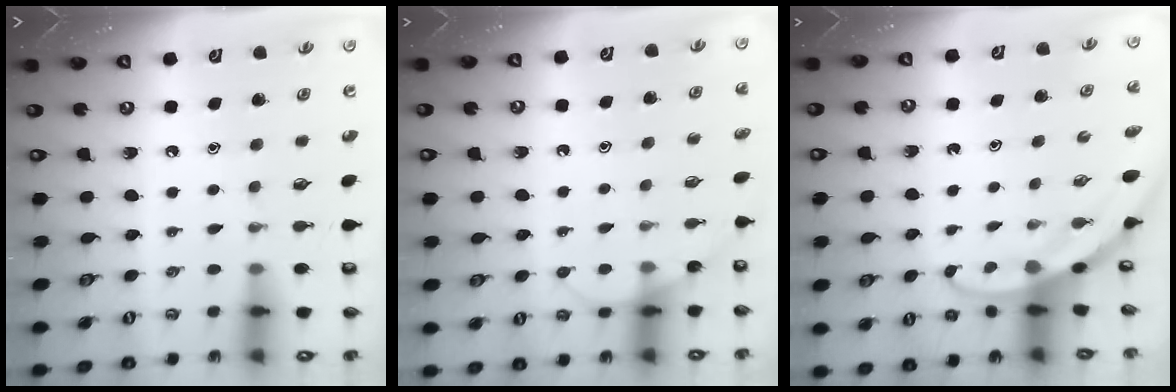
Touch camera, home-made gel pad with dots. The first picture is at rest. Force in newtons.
{"total": 3.5, "press": 3.5, "slide": 0.3}
{"total": 2.7, "press": 2.7, "slide": 0.0}